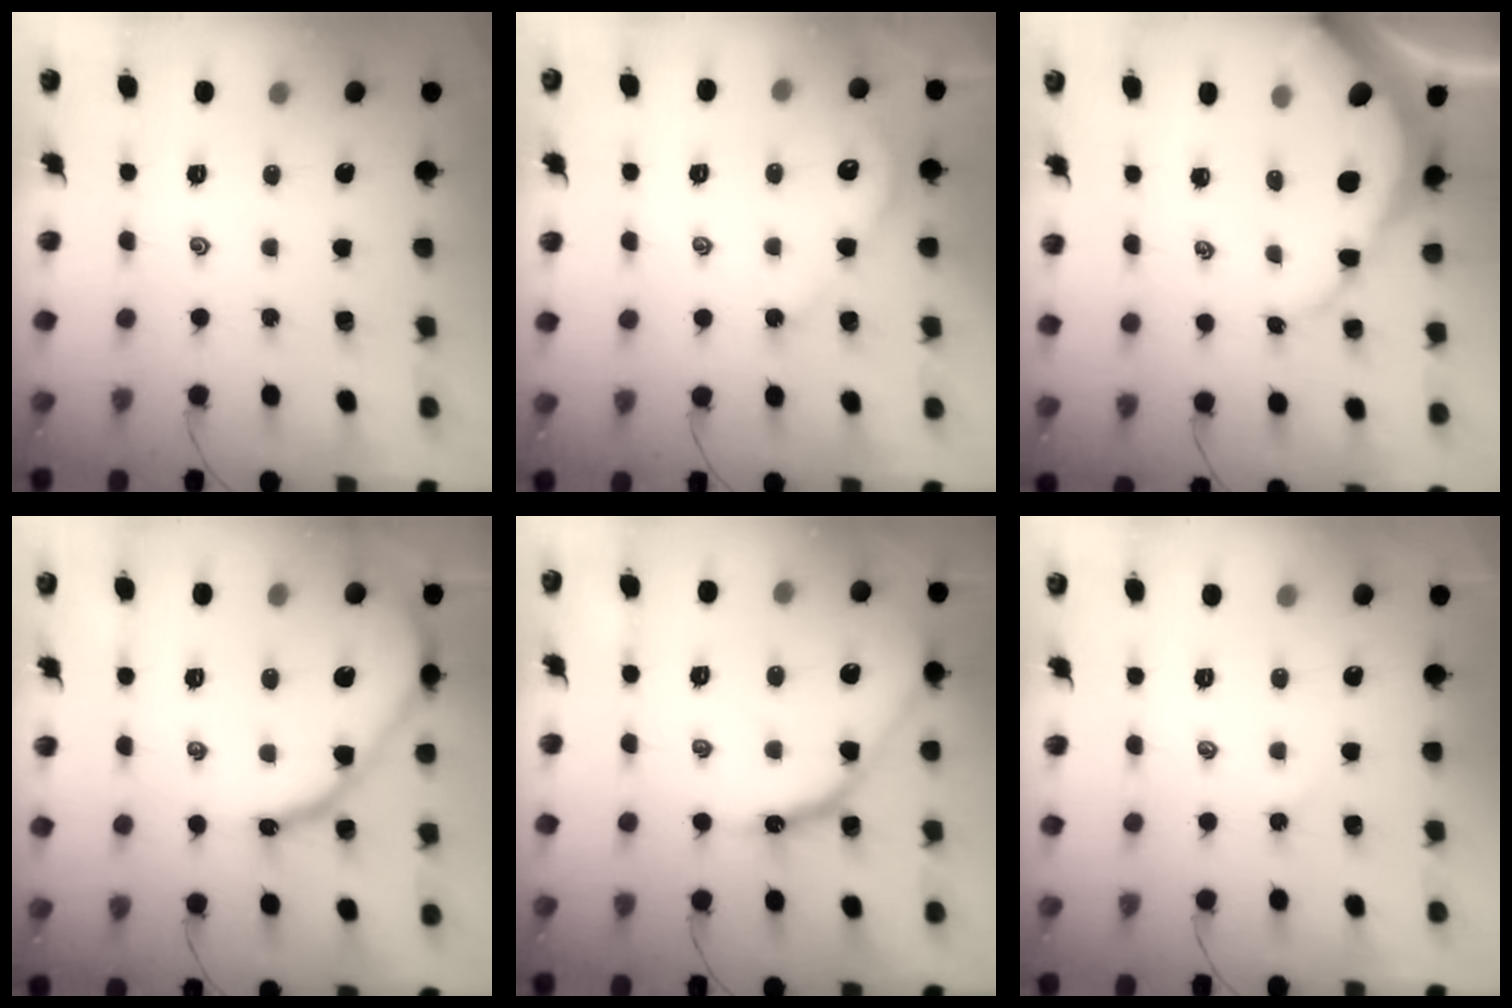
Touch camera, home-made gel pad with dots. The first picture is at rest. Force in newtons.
{"total": 2.9, "press": 2.9, "slide": 0.4}
{"total": 8.4, "press": 8.3, "slide": 0.8}
{"total": 13.2, "press": 13.1, "slide": 1.2}
{"total": 12.5, "press": 12.4, "slide": 1.1}
{"total": 1.7, "press": 1.7, "slide": 0.3}